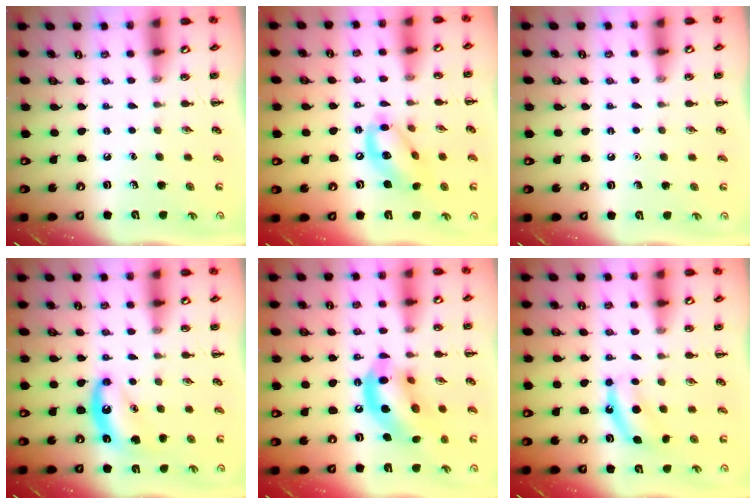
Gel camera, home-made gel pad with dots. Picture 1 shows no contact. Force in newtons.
{"total": 13.5, "press": 13.1, "slide": 3.1}
{"total": 1.6, "press": 1.6, "slide": 0.1}
{"total": 9.1, "press": 9.1, "slide": 1.0}
{"total": 14.9, "press": 14.6, "slide": 3.0}
{"total": 6.9, "press": 6.7, "slide": 1.3}